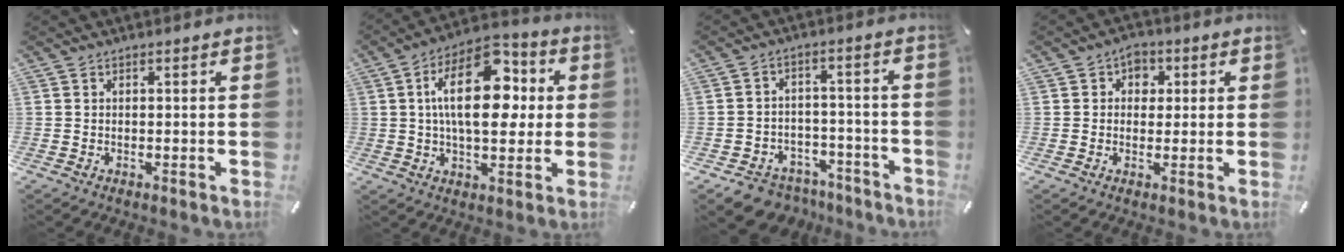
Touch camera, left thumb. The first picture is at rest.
{"total": 18.7, "force": [3.7, 10.4, 15.1], "torque": [-0.250, 0.001, 0.060]}
{"total": 7.2, "force": [-5.2, 4.7, 1.8], "torque": [-0.023, 0.041, -0.091]}
{"total": 4.1, "force": [1.0, 3.5, 1.9], "torque": [-0.011, -0.001, 0.010]}